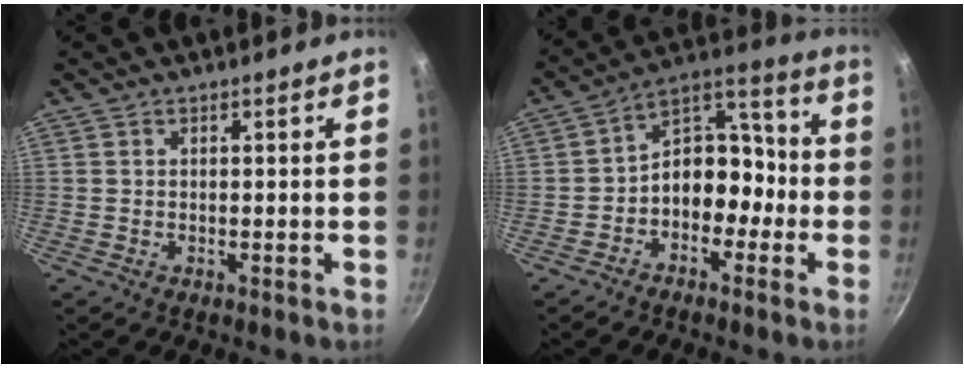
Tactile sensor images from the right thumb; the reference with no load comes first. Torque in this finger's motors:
{"motor_torque": [-0.03, 0.25, 0.17, 0.16, 0.23]}